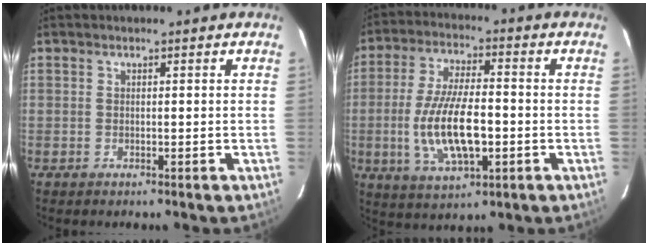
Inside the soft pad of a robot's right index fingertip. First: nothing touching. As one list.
[{"total": 14.0, "force": [-2.6, 5.2, 12.8], "torque": [-0.258, -0.007, -0.041]}]